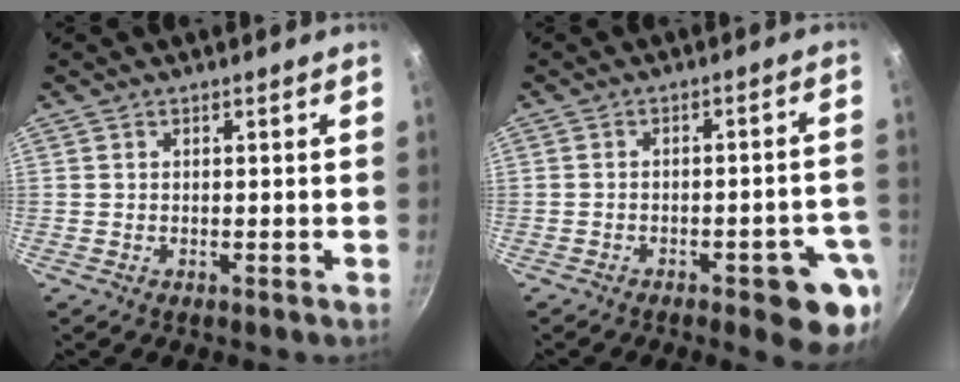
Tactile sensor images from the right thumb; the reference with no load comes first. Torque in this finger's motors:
{"motor_torque": [2.34, 1.17, 0.69, -0.77, 0.04]}